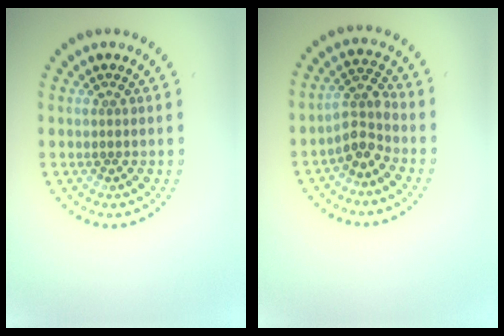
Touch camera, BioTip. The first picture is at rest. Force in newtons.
{"total": 2.8, "press": 2.1, "slide": 1.8}